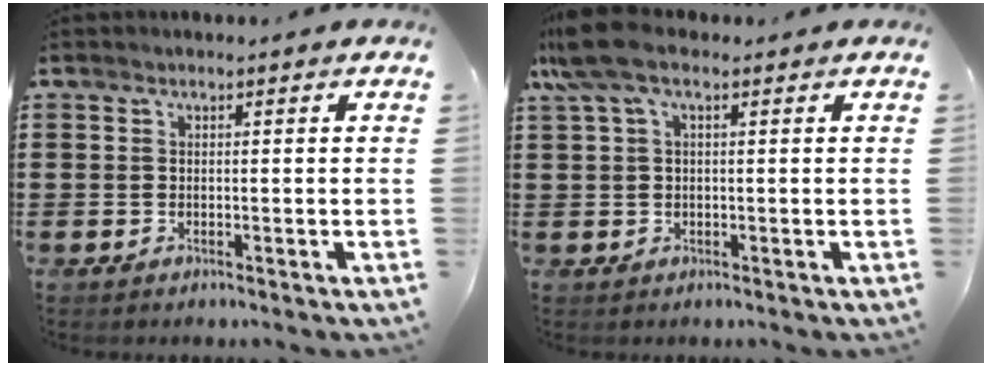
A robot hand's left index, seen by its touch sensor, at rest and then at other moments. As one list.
[{"total": 6.1, "force": [2.8, 1.8, 5.2], "torque": [-0.125, 0.003, 0.046]}]